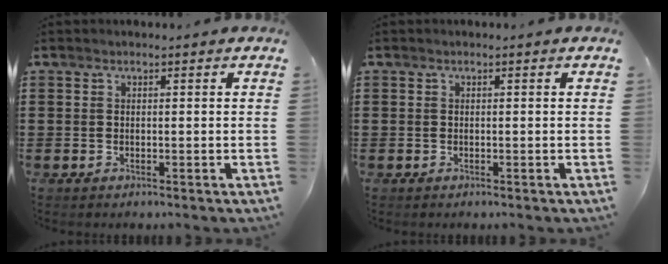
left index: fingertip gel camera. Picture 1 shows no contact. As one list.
[{"total": 0.0}]